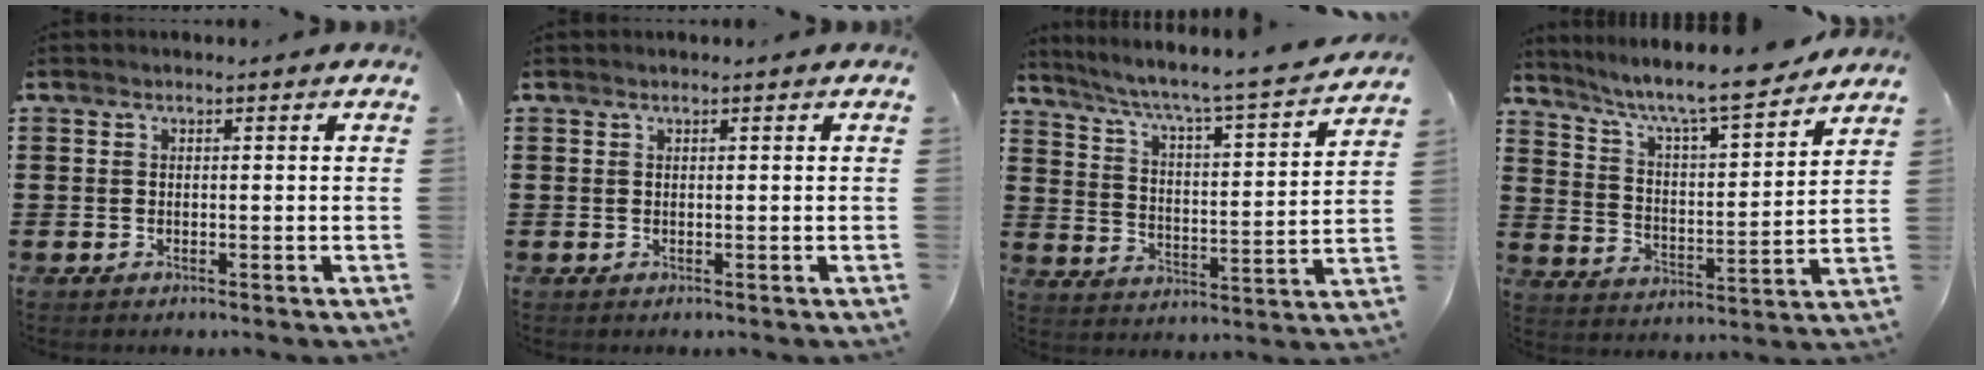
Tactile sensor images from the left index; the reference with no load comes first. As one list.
[{"total": 0.0}, {"total": 5.0, "force": [4.3, -0.4, 2.6], "torque": [-0.071, -0.041, 0.060]}, {"total": 7.9, "force": [7.0, 0.3, 3.6], "torque": [-0.097, -0.047, 0.113]}]